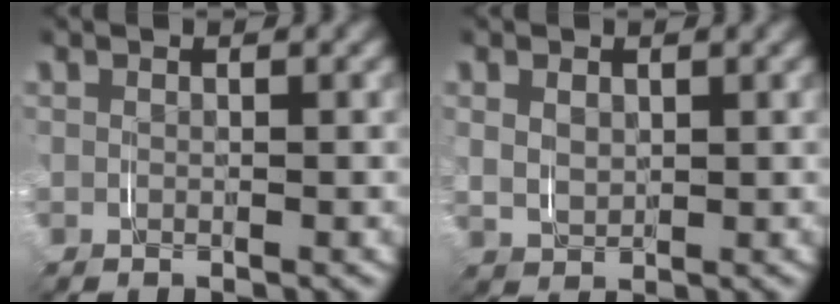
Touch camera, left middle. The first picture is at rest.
{"total": 0.8, "force": [0.7, 0.3, -0.4], "torque": [0.007, -0.006, 0.018]}